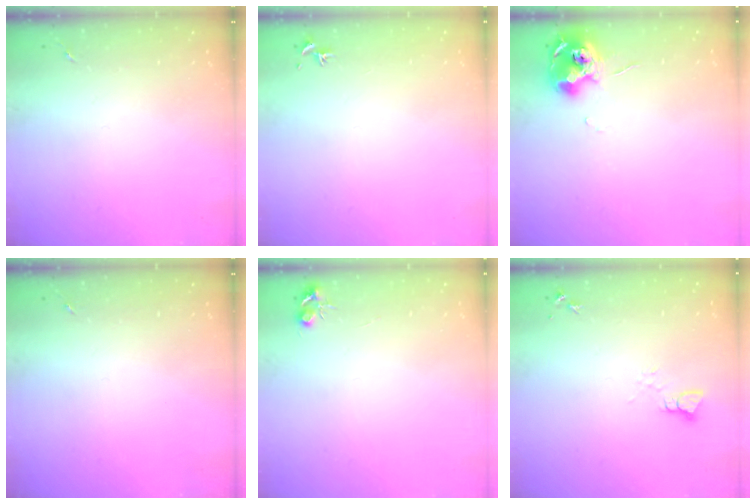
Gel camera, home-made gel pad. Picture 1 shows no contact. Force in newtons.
{"total": 0.8, "press": 0.7, "slide": 0.3}
{"total": 11.7, "press": 11.6, "slide": 1.0}
{"total": 0.0}
{"total": 5.3, "press": 5.3, "slide": 0.7}
{"total": 2.5, "press": 2.5, "slide": 0.1}